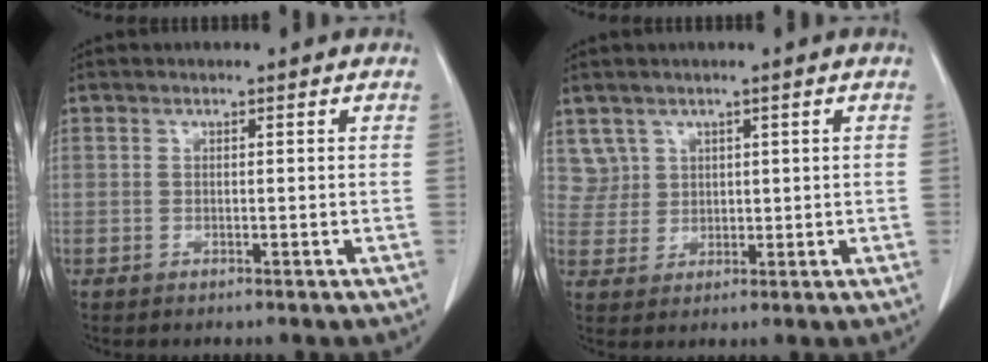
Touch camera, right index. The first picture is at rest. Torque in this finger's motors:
{"motor_torque": [-0.25, 0.23, -0.17, -0.02]}